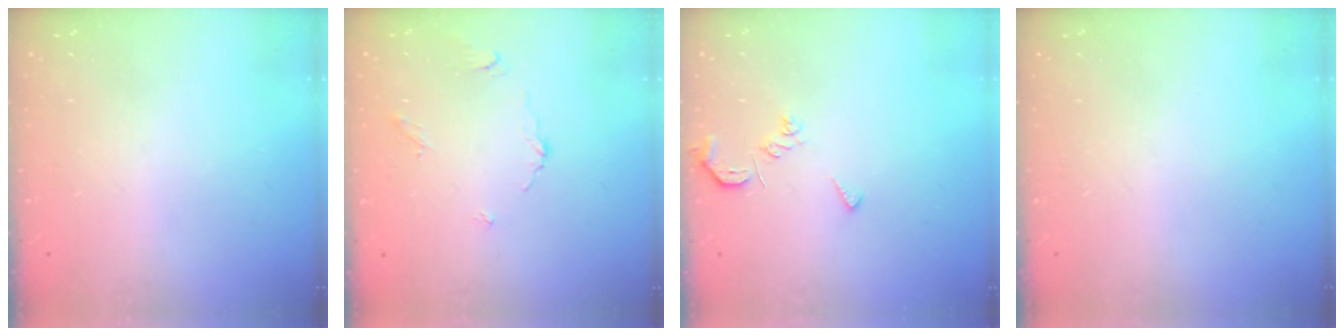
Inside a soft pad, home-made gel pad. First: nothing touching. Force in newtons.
{"total": 3.8, "press": 3.7, "slide": 0.4}
{"total": 6.3, "press": 6.3, "slide": 0.6}
{"total": 0.0}